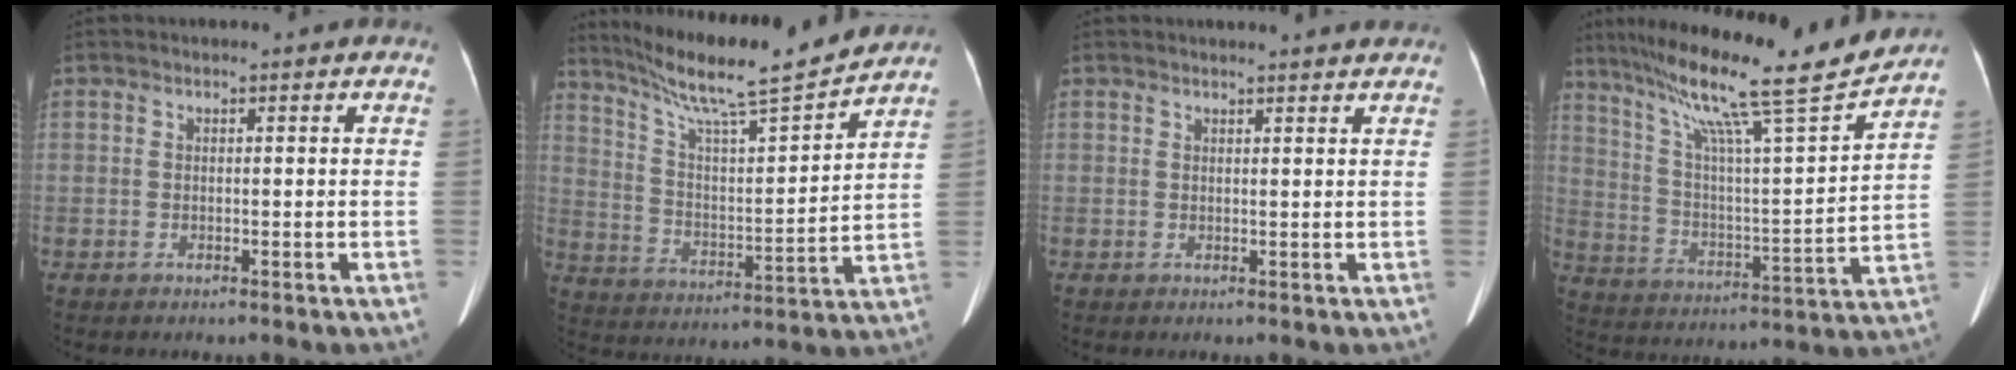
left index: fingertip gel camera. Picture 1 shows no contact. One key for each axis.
{"total": 17.2, "fx": 15.3, "fy": -0.7, "fz": 7.7, "tx": -0.136, "ty": -0.009, "tz": 0.250}
{"total": 3.9, "fx": 3.7, "fy": -0.5, "fz": 1.0, "tx": -0.012, "ty": 0.005, "tz": 0.038}
{"total": 21.4, "fx": 17.2, "fy": -0.5, "fz": 12.9, "tx": -0.216, "ty": 0.001, "tz": 0.273}